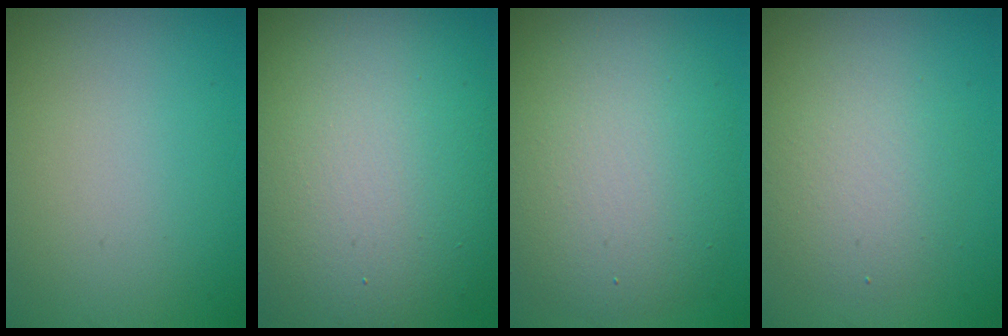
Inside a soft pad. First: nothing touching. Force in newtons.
{"total": 15.3, "press": 15.3, "slide": 1.1}
{"total": 8.9, "press": 8.9, "slide": 0.4}
{"total": 3.4, "press": 3.4, "slide": 0.2}